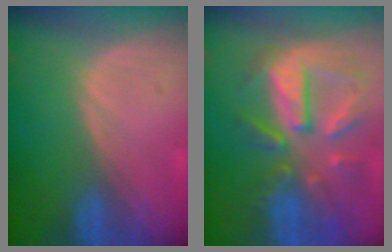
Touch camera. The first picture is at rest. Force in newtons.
{"total": 10.7, "press": 9.5, "slide": 5.0}